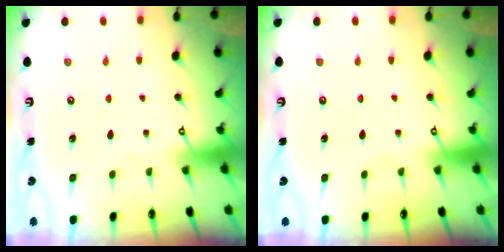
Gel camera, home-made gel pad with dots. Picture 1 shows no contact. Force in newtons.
{"total": 0.0}